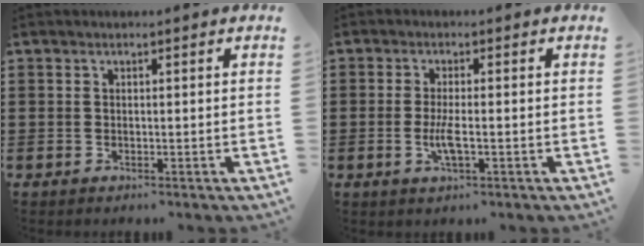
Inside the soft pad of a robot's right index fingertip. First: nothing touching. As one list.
[{"total": 3.5, "force": [-0.9, 0.7, 3.3], "torque": [-0.080, -0.008, -0.023]}]